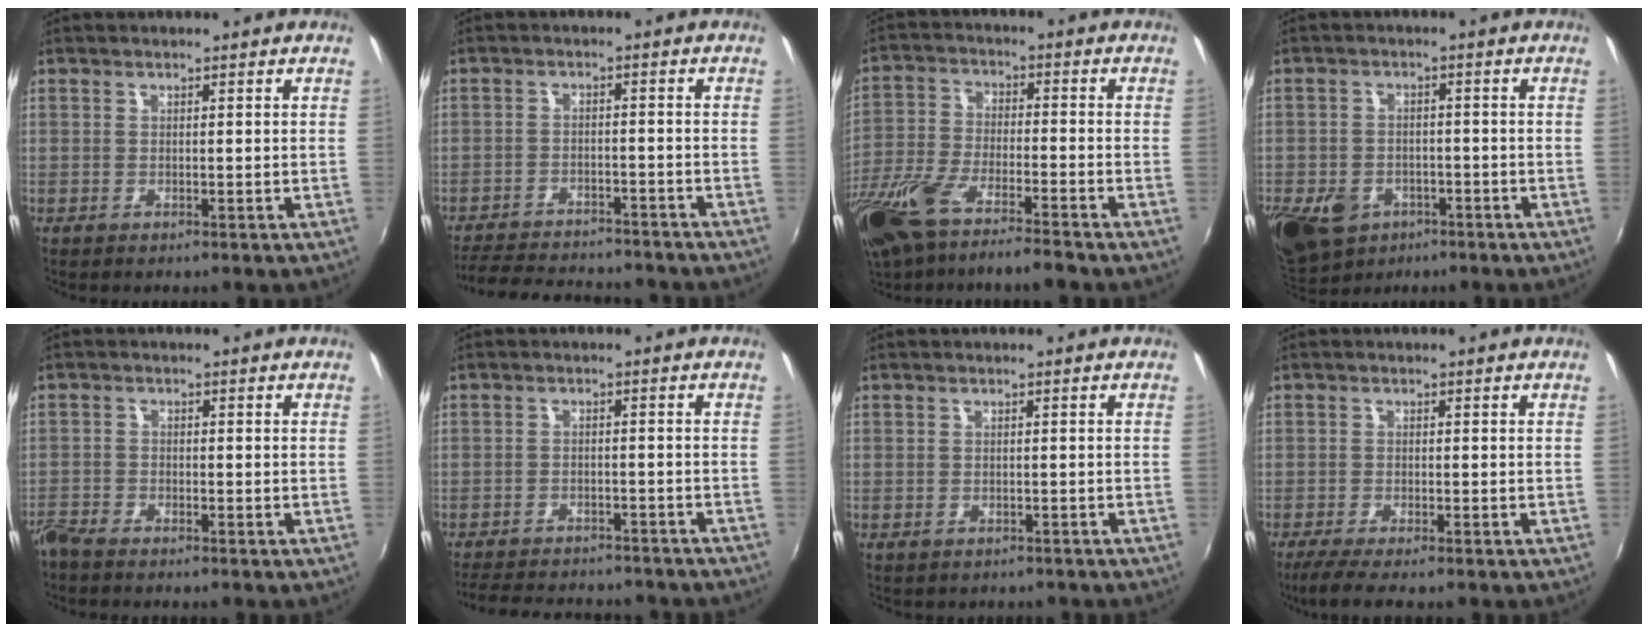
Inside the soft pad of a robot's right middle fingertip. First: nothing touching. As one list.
[{"total": 16.8, "force": [-14.8, 4.4, 6.7], "torque": [-0.142, -0.012, -0.208]}, {"total": 16.0, "force": [-12.0, 3.0, 10.2], "torque": [-0.225, -0.046, -0.221]}, {"total": 15.4, "force": [-7.8, 10.8, 7.7], "torque": [-0.211, -0.023, -0.124]}, {"total": 4.2, "force": [-3.8, 1.1, 1.4], "torque": [-0.043, -0.016, -0.078]}, {"total": 17.4, "force": [-15.0, 5.4, 6.9], "torque": [-0.147, -0.009, -0.199]}, {"total": 1.9, "force": [-1.6, 0.9, 0.6], "torque": [-0.017, -0.007, -0.018]}, {"total": 4.8, "force": [-3.8, 0.1, 2.9], "torque": [-0.071, -0.022, -0.070]}]